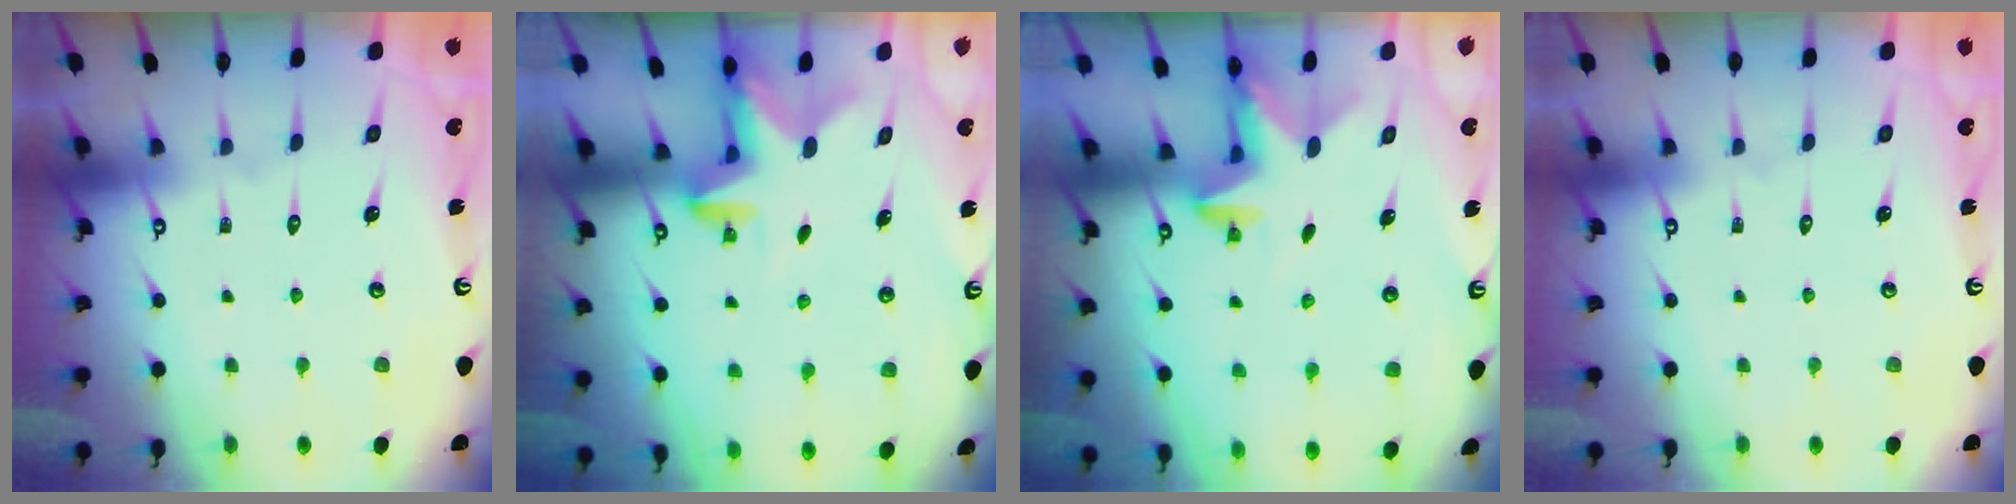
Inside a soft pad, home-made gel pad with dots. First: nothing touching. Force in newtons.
{"total": 2.7, "press": 2.6, "slide": 0.5}
{"total": 2.5, "press": 2.5, "slide": 0.4}
{"total": 0.0}